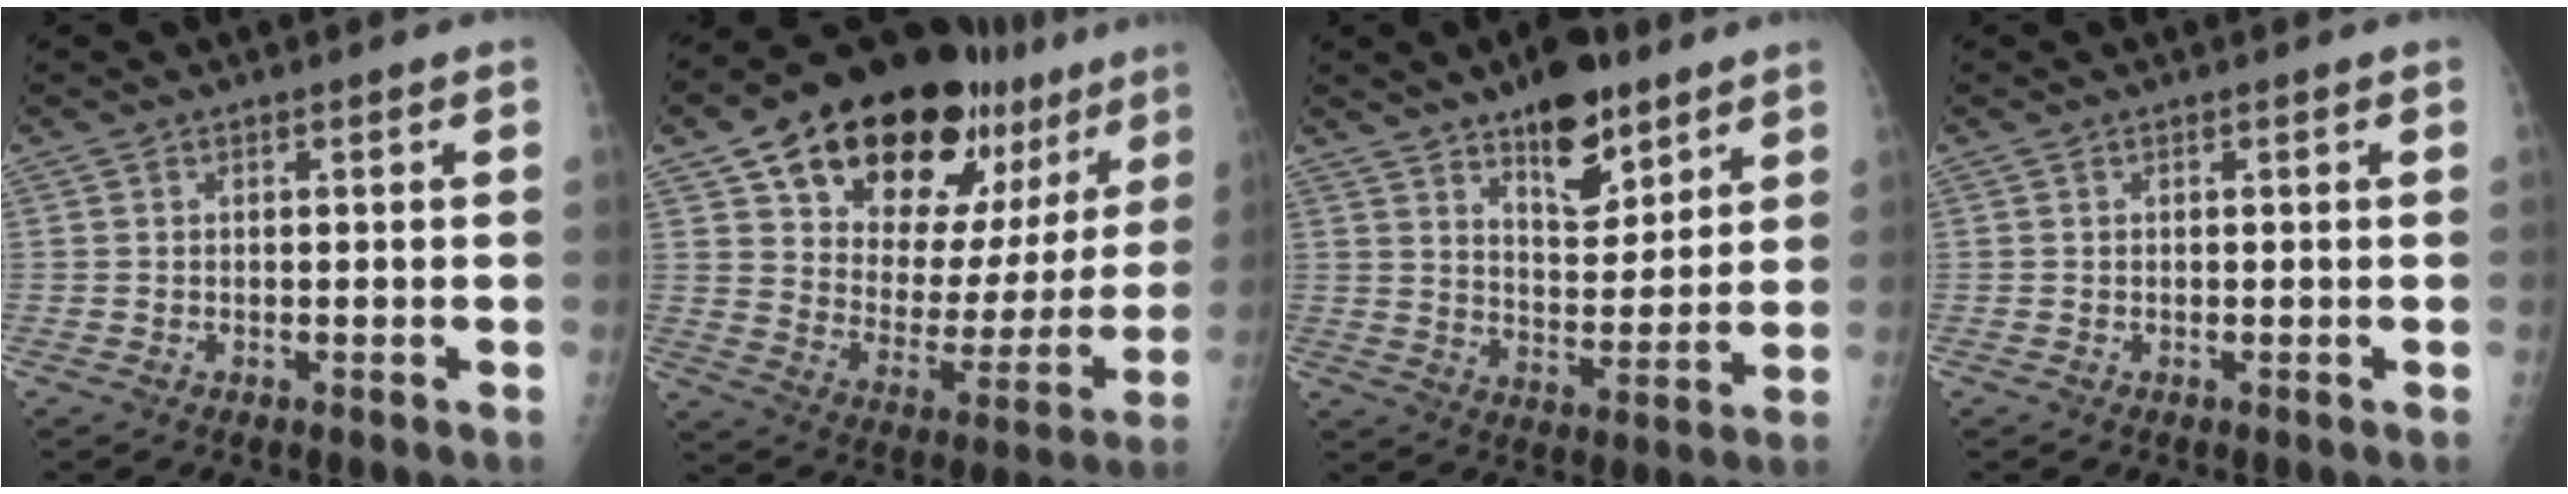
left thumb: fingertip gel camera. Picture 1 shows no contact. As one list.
[{"total": 28.9, "force": [19.7, 14.1, 15.7], "torque": [-0.198, -0.069, 0.289]}, {"total": 13.1, "force": [8.7, 5.8, 8.0], "torque": [-0.085, -0.054, 0.137]}, {"total": 0.0}]